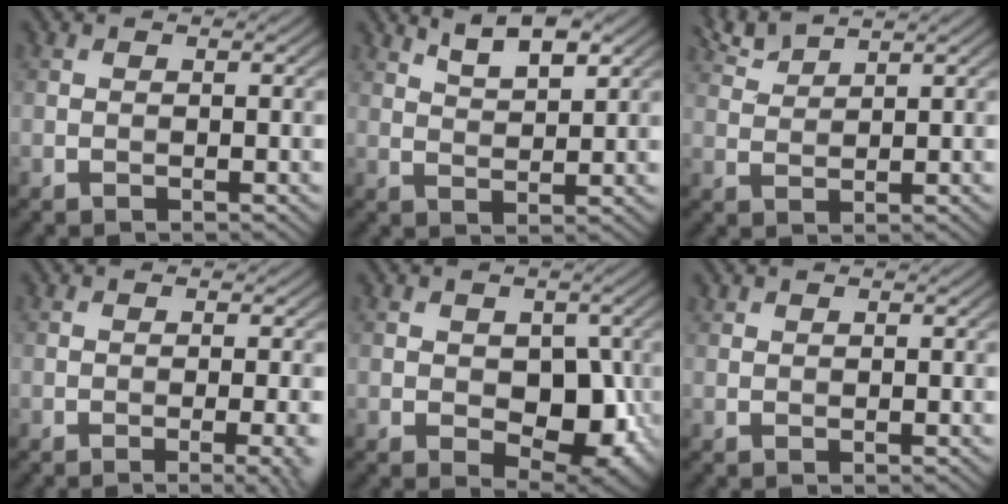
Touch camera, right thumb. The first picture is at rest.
{"total": 5.0, "force": [3.5, 1.6, 3.3], "torque": [-0.069, 0.004, 0.070]}
{"total": 3.3, "force": [2.9, 0.5, 1.5], "torque": [-0.040, 0.008, 0.066]}
{"total": 3.6, "force": [-0.8, 0.8, 3.4], "torque": [-0.043, 0.005, -0.013]}
{"total": 7.4, "force": [-0.8, 4.9, 5.5], "torque": [-0.086, -0.017, -0.005]}
{"total": 0.7, "force": [0.7, 0.1, 0.0], "torque": [-0.004, 0.001, 0.016]}